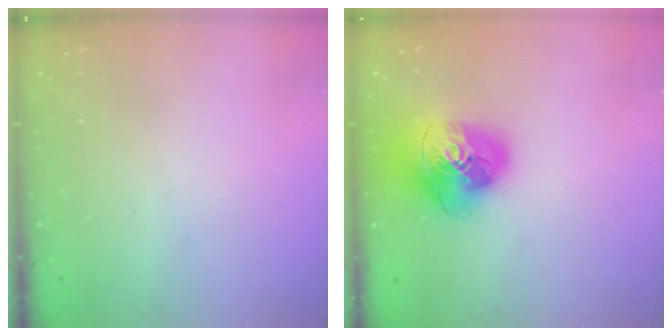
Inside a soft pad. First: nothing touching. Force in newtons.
{"total": 17.3, "press": 17.2, "slide": 2.0}